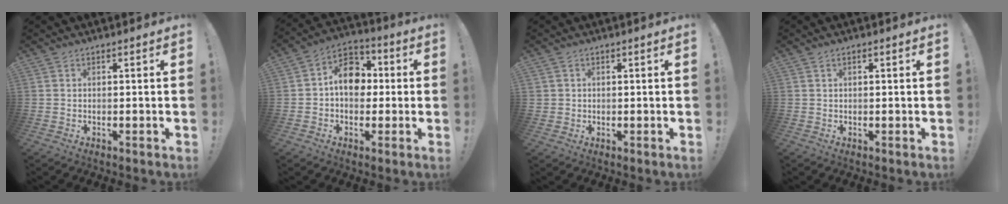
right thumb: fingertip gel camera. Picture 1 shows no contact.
{"total": 11.8, "force": [0.7, 9.0, 7.7], "torque": [-0.106, 0.020, 0.020]}
{"total": 2.2, "force": [1.0, 2.0, 0.3], "torque": [0.005, -0.007, 0.016]}
{"total": 0.7, "force": [0.2, 0.4, 0.5], "torque": [-0.014, 0.003, 0.003]}